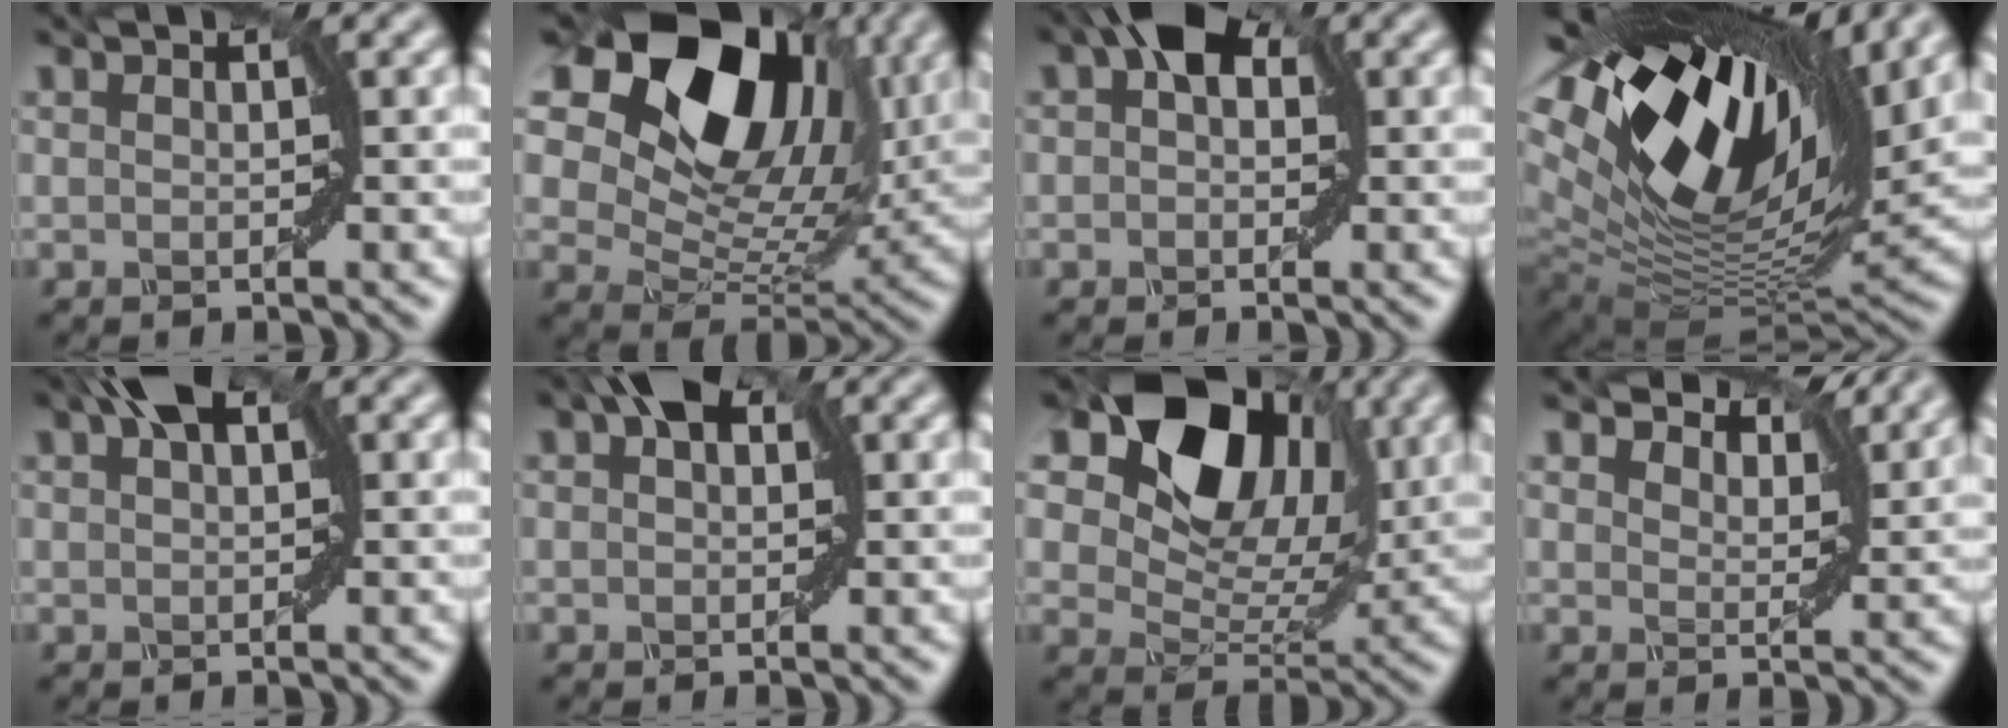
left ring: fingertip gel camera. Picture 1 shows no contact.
{"total": 15.0, "force": [7.3, 9.4, 9.2], "torque": [-0.169, 0.025, 0.129]}
{"total": 4.5, "force": [1.4, 2.9, 3.2], "torque": [-0.032, 0.023, 0.001]}
{"total": 17.3, "force": [8.2, 8.2, 12.8], "torque": [-0.249, 0.030, 0.138]}
{"total": 2.9, "force": [1.4, 1.4, 2.1], "torque": [-0.027, 0.011, 0.018]}
{"total": 2.9, "force": [1.3, 1.8, 2.0], "torque": [-0.022, 0.012, 0.011]}
{"total": 14.3, "force": [6.4, 9.1, 8.9], "torque": [-0.161, 0.029, 0.103]}
{"total": 6.2, "force": [5.3, 2.0, 2.6], "torque": [-0.049, 0.011, 0.075]}